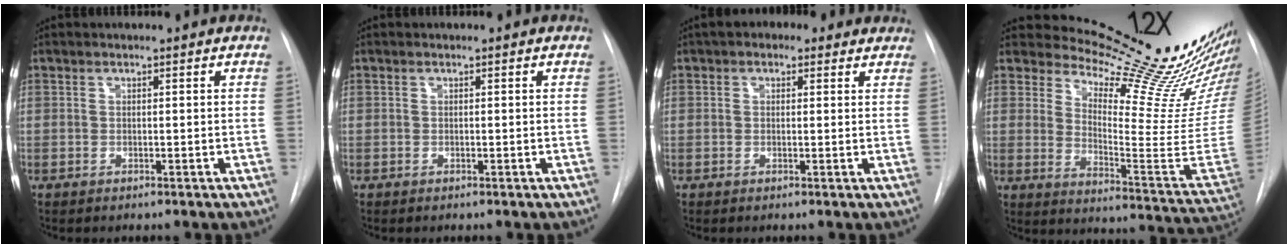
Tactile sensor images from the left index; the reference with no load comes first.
{"total": 0.0}
{"total": 4.3, "force": [2.9, 2.5, 2.0], "torque": [-0.015, 0.026, 0.036]}
{"total": 23.6, "force": [21.0, 2.9, 10.4], "torque": [-0.142, -0.121, 0.264]}